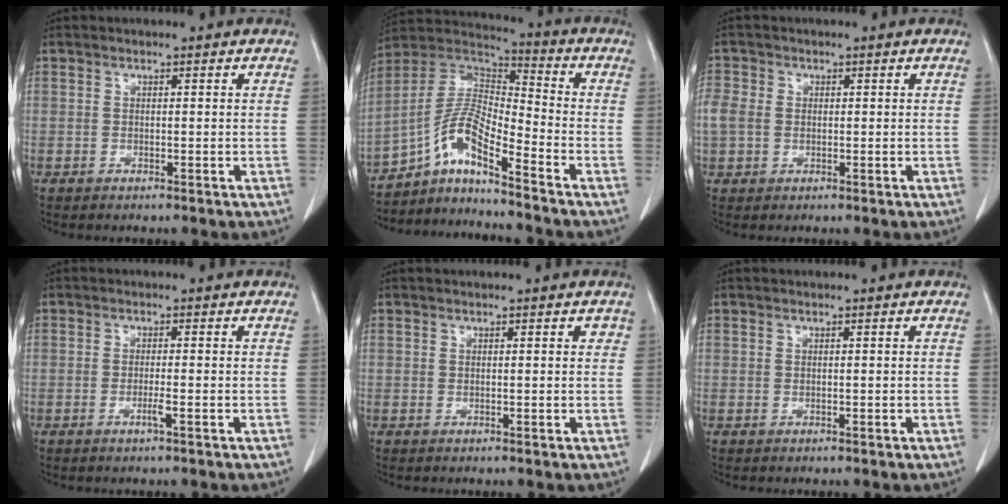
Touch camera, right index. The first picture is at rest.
{"total": 11.0, "force": [-7.3, 1.1, 8.2], "torque": [-0.168, 0.020, -0.136]}
{"total": 3.9, "force": [0.0, 3.2, 2.2], "torque": [-0.070, 0.017, 0.002]}
{"total": 1.6, "force": [-0.7, -0.2, 1.4], "torque": [-0.030, -0.003, -0.015]}
{"total": 0.9, "force": [0.4, 0.5, 0.6], "torque": [-0.002, 0.001, 0.002]}
{"total": 0.0}